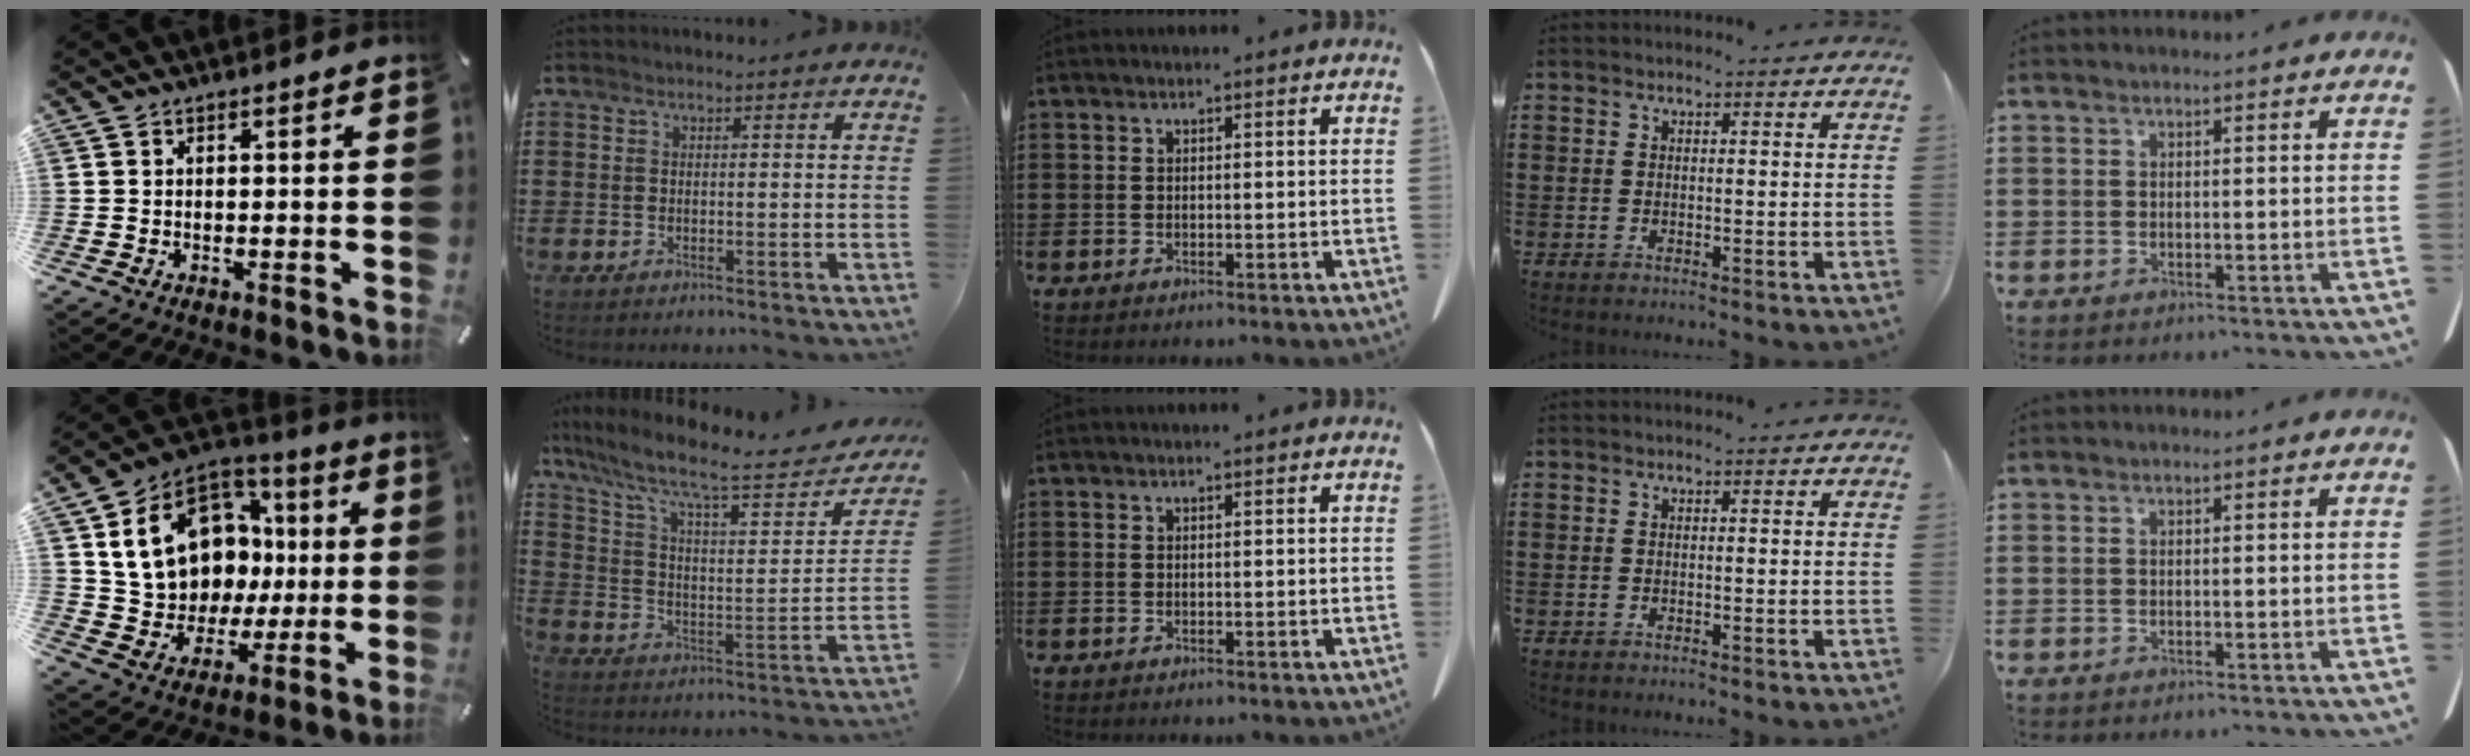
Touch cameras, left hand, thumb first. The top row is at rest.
{"thumb": {"total": 19.1, "force": [4.6, 15.5, 10.3], "torque": [-0.189, -0.020, 0.102]}, "index": {"total": 10.0, "force": [7.3, 1.9, 6.5], "torque": [-0.146, -0.045, 0.117]}}